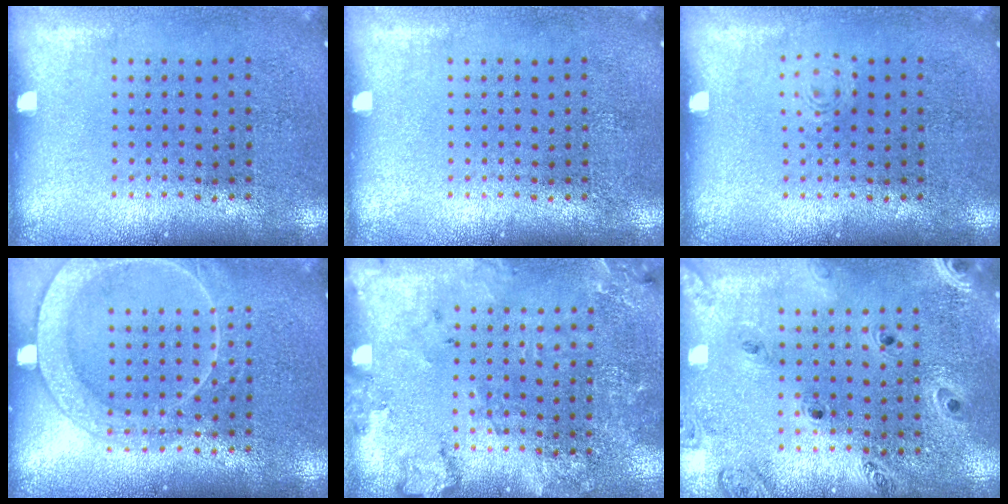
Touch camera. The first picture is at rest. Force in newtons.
{"total": 0.0}
{"total": 0.8, "press": 0.8, "slide": 0.2}
{"total": 3.0, "press": 2.9, "slide": 0.5}
{"total": 1.7, "press": 1.7, "slide": 0.2}
{"total": 1.3, "press": 1.3, "slide": 0.2}